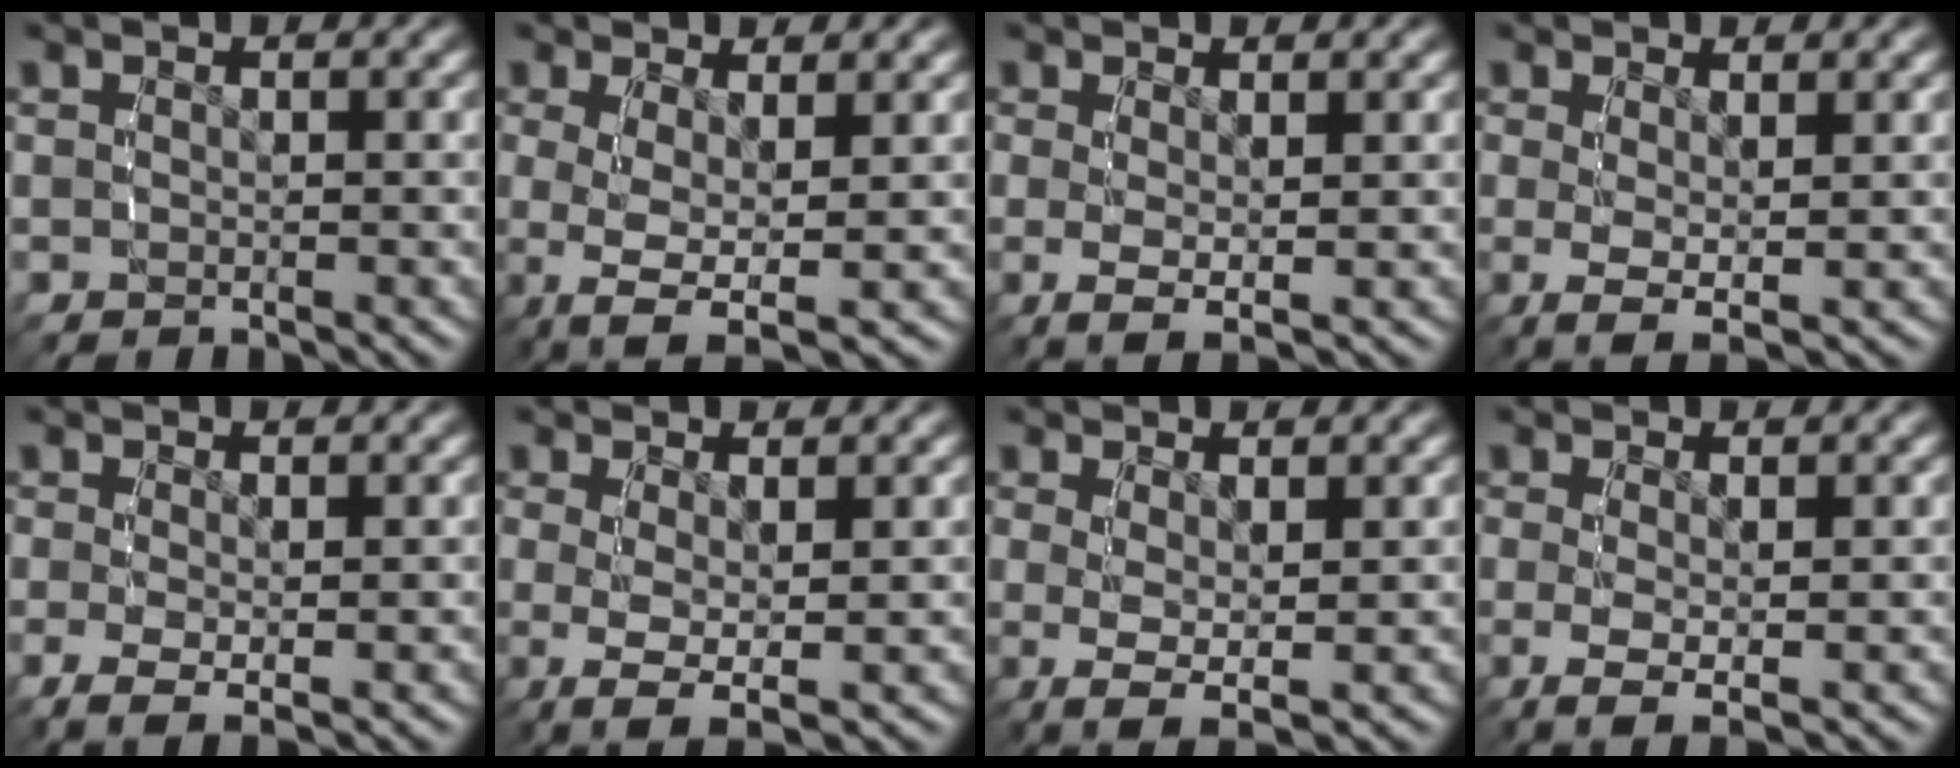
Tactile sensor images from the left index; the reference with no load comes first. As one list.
[{"total": 6.5, "force": [-2.1, 3.5, 5.1], "torque": [-0.126, -0.041, -0.015]}, {"total": 2.8, "force": [-0.1, 1.0, 2.6], "torque": [-0.052, -0.013, 0.005]}, {"total": 3.3, "force": [-0.3, 1.3, 3.0], "torque": [-0.062, -0.018, 0.005]}, {"total": 2.6, "force": [-0.8, 1.0, 2.2], "torque": [-0.052, -0.021, -0.004]}, {"total": 5.0, "force": [-1.4, 2.3, 4.2], "torque": [-0.096, -0.030, -0.006]}, {"total": 4.4, "force": [-0.9, 2.0, 3.8], "torque": [-0.083, -0.025, -0.001]}, {"total": 3.3, "force": [-0.8, 1.3, 2.9], "torque": [-0.066, -0.022, -0.003]}]